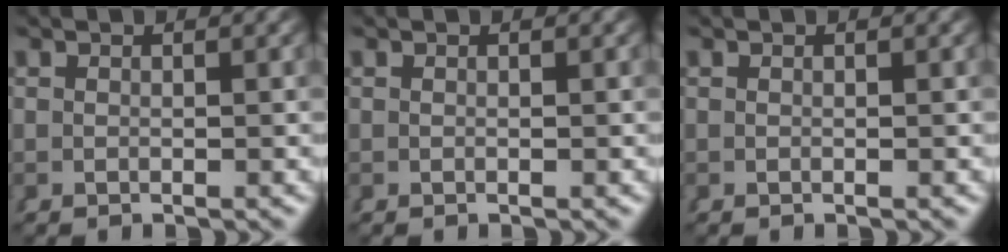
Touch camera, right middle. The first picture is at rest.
{"total": 0.0}
{"total": 0.0}